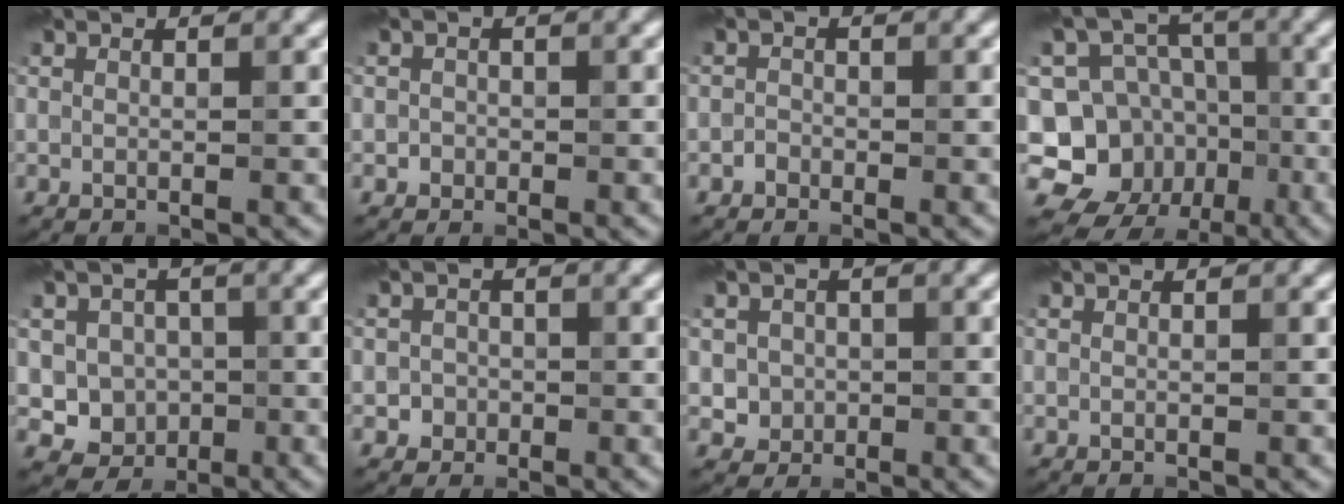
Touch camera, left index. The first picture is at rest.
{"total": 0.8, "force": [-0.3, 0.8, 0.0], "torque": [0.007, -0.001, -0.007]}
{"total": 0.8, "force": [-0.5, 0.6, 0.0], "torque": [0.004, 0.001, -0.011]}
{"total": 10.3, "force": [-3.2, 9.2, 3.4], "torque": [-0.055, 0.010, -0.077]}
{"total": 4.3, "force": [-0.5, 4.0, 1.6], "torque": [-0.009, -0.002, -0.017]}
{"total": 1.4, "force": [-0.4, 1.3, 0.2], "torque": [0.011, 0.001, -0.010]}
{"total": 2.3, "force": [-0.1, 2.2, 0.6], "torque": [0.006, -0.001, -0.001]}
{"total": 0.0}